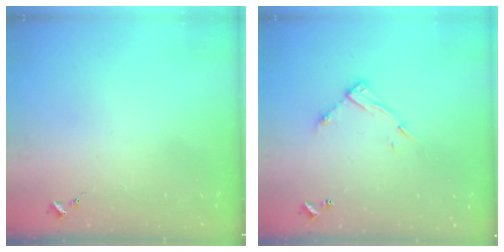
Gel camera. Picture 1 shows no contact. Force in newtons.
{"total": 10.0, "press": 9.9, "slide": 0.5}